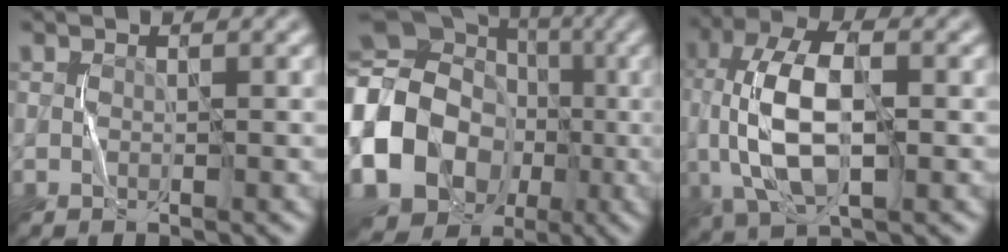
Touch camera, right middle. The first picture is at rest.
{"total": 22.3, "force": [-4.8, 19.5, 9.8], "torque": [-0.193, -0.010, -0.118]}
{"total": 9.3, "force": [-0.5, 4.6, 8.1], "torque": [-0.171, 0.006, -0.013]}